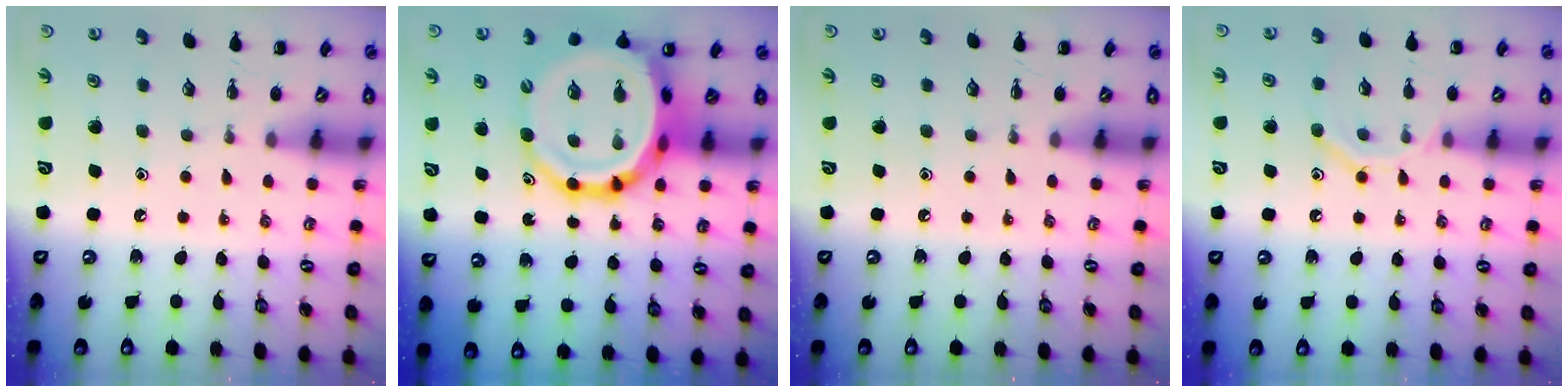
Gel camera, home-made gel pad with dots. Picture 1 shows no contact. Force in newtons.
{"total": 17.7, "press": 17.1, "slide": 4.7}
{"total": 0.0}
{"total": 9.8, "press": 9.7, "slide": 1.6}